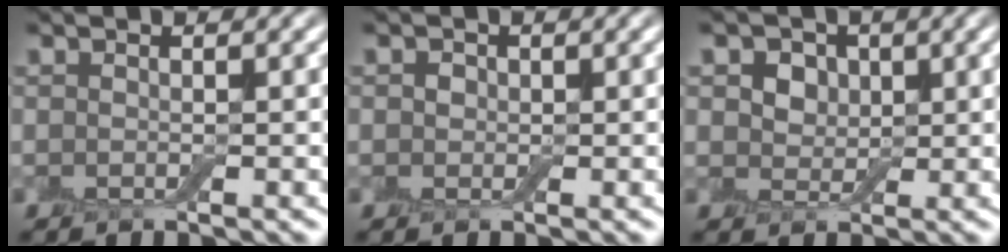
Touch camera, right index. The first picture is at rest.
{"total": 1.0, "force": [0.2, 0.9, 0.3], "torque": [-0.003, 0.002, -0.003]}
{"total": 4.8, "force": [2.2, 3.5, 2.4], "torque": [-0.049, 0.011, 0.018]}